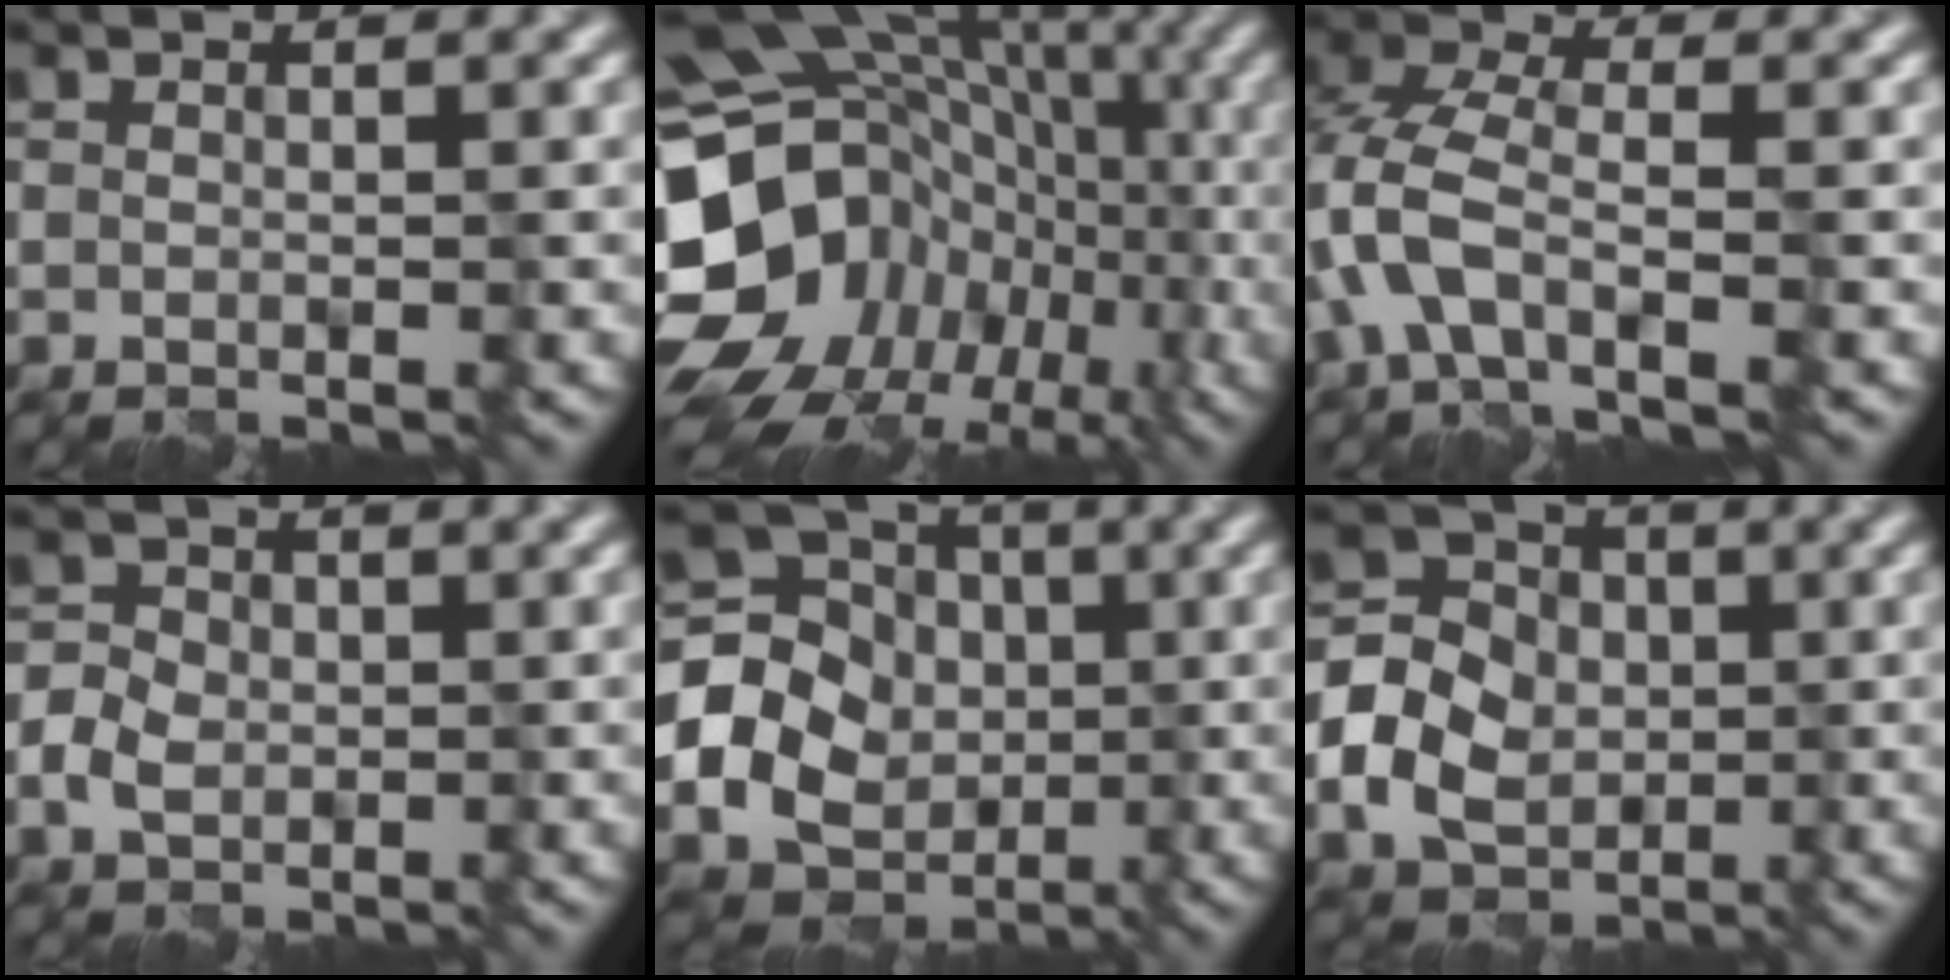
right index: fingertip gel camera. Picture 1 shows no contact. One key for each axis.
{"total": 20.1, "fx": -3.7, "fy": 16.7, "fz": 10.5, "tx": -0.183, "ty": -0.005, "tz": -0.058}
{"total": 5.7, "fx": -2.4, "fy": 2.6, "fz": 4.5, "tx": -0.107, "ty": 0.007, "tz": -0.057}
{"total": 3.3, "fx": -0.6, "fy": 2.9, "fz": 1.4, "tx": -0.026, "ty": 0.000, "tz": -0.011}
{"total": 15.4, "fx": -1.0, "fy": 14.5, "fz": 5.1, "tx": -0.142, "ty": 0.010, "tz": -0.037}
{"total": 6.6, "fx": -1.2, "fy": 5.6, "fz": 3.2, "tx": -0.063, "ty": 0.004, "tz": -0.031}